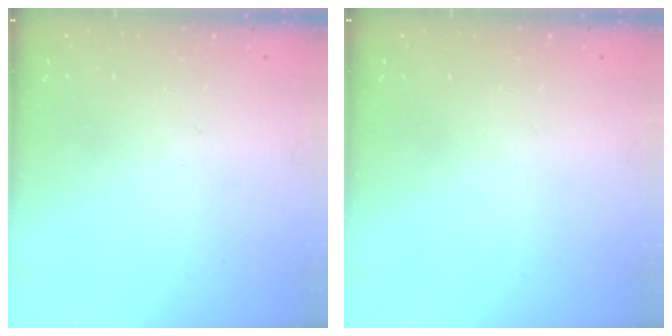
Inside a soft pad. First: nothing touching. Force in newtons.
{"total": 0.0}